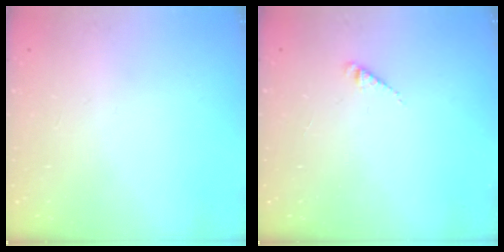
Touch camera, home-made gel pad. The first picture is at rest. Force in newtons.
{"total": 2.3, "press": 2.3, "slide": 0.4}